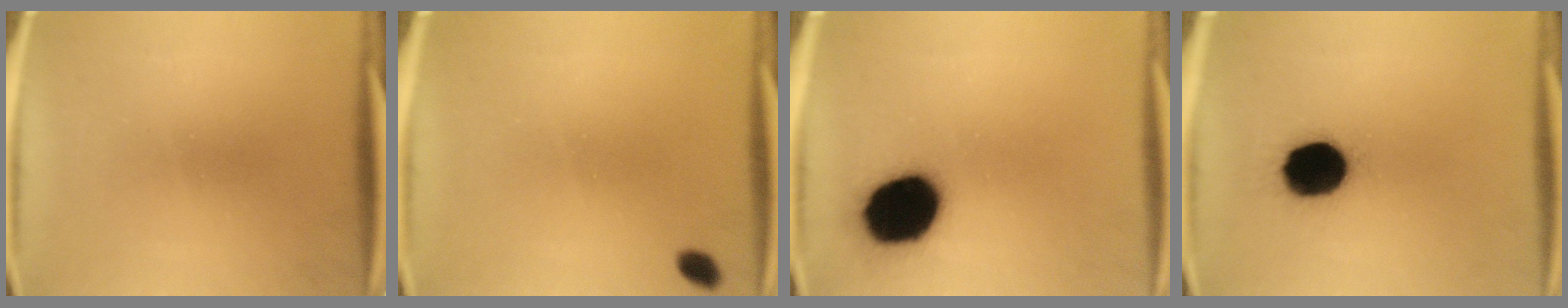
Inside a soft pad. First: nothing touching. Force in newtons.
{"total": 1.8}
{"total": 18.9}
{"total": 15.7}